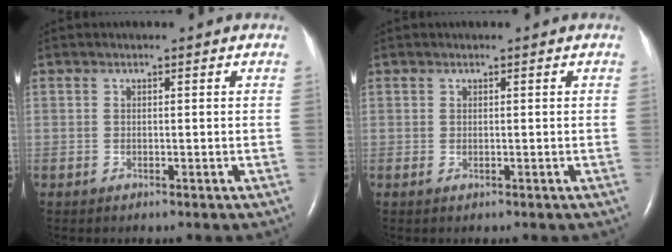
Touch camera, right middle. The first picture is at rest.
{"total": 0.0}